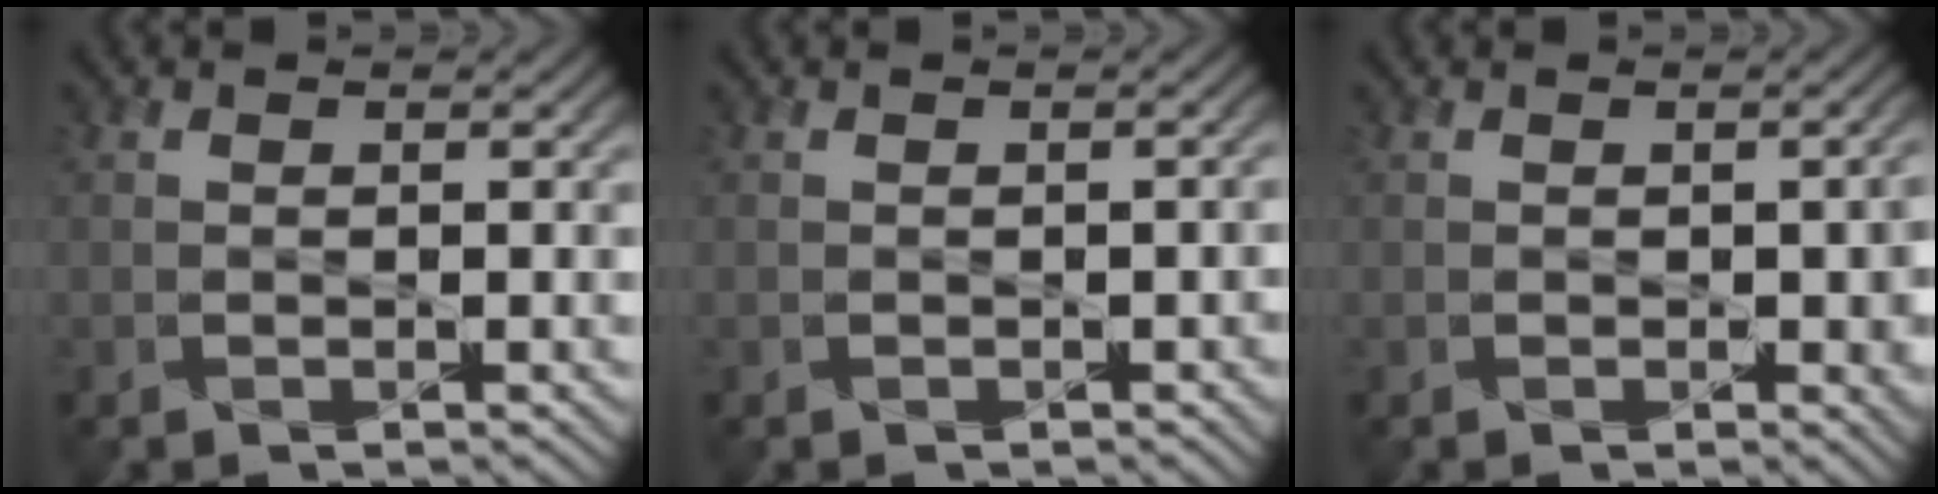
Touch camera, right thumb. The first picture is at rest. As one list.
[{"total": 1.0, "force": [-0.3, 0.4, 0.9], "torque": [-0.014, 0.001, -0.001]}, {"total": 3.6, "force": [-0.5, 2.0, 3.0], "torque": [-0.036, -0.008, 0.002]}]